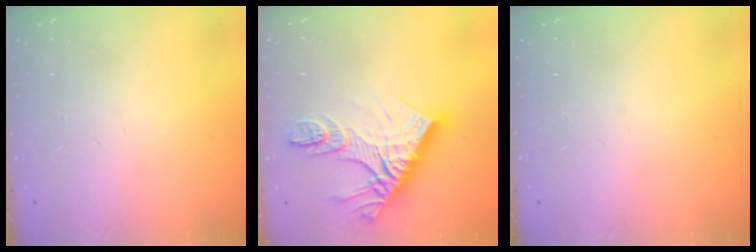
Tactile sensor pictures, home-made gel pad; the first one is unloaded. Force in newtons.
{"total": 16.4, "press": 16.3, "slide": 1.5}
{"total": 0.0}